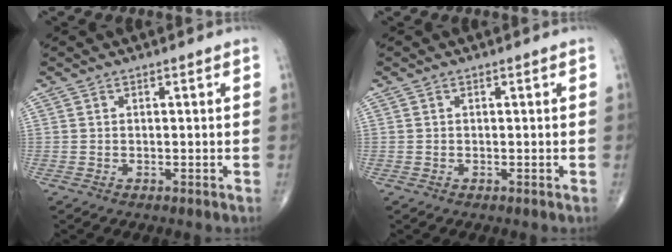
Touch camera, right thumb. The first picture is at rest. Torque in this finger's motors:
{"motor_torque": [0.18, -0.54, 0.03, 0.24, 0.01]}